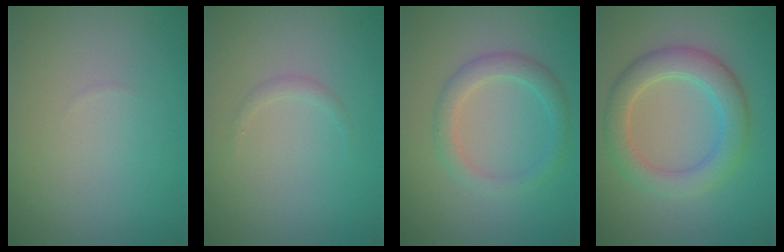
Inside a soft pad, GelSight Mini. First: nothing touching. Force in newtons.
{"total": 0.6, "press": 0.6, "slide": 0.0}
{"total": 2.4, "press": 2.4, "slide": 0.1}
{"total": 4.6, "press": 4.5, "slide": 0.2}